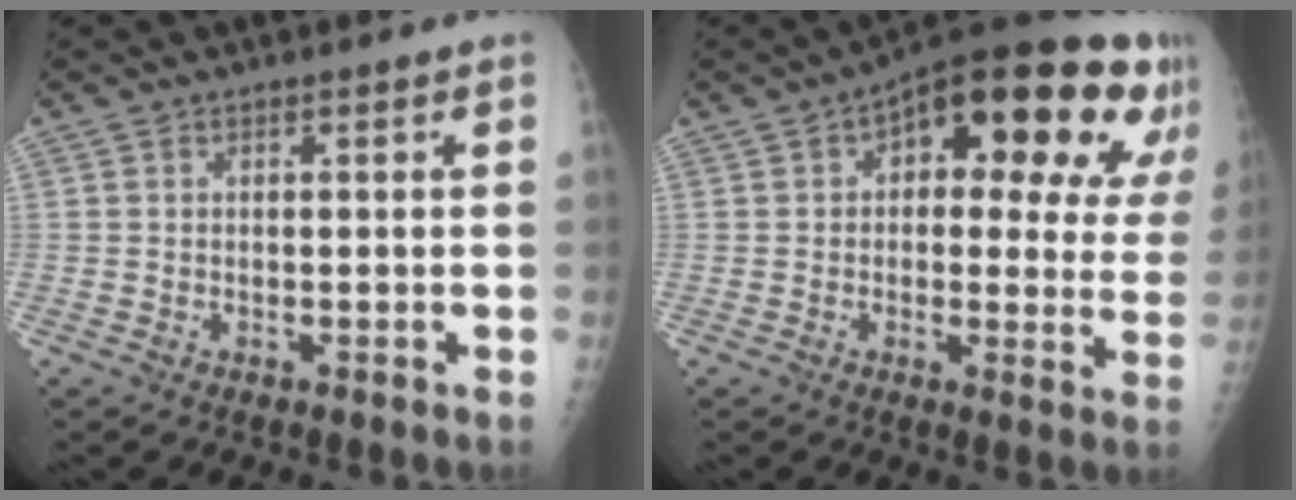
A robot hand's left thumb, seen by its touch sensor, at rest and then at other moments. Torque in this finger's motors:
{"motor_torque": [0.35, 0.89, 0.12, -0.02, 0.17]}